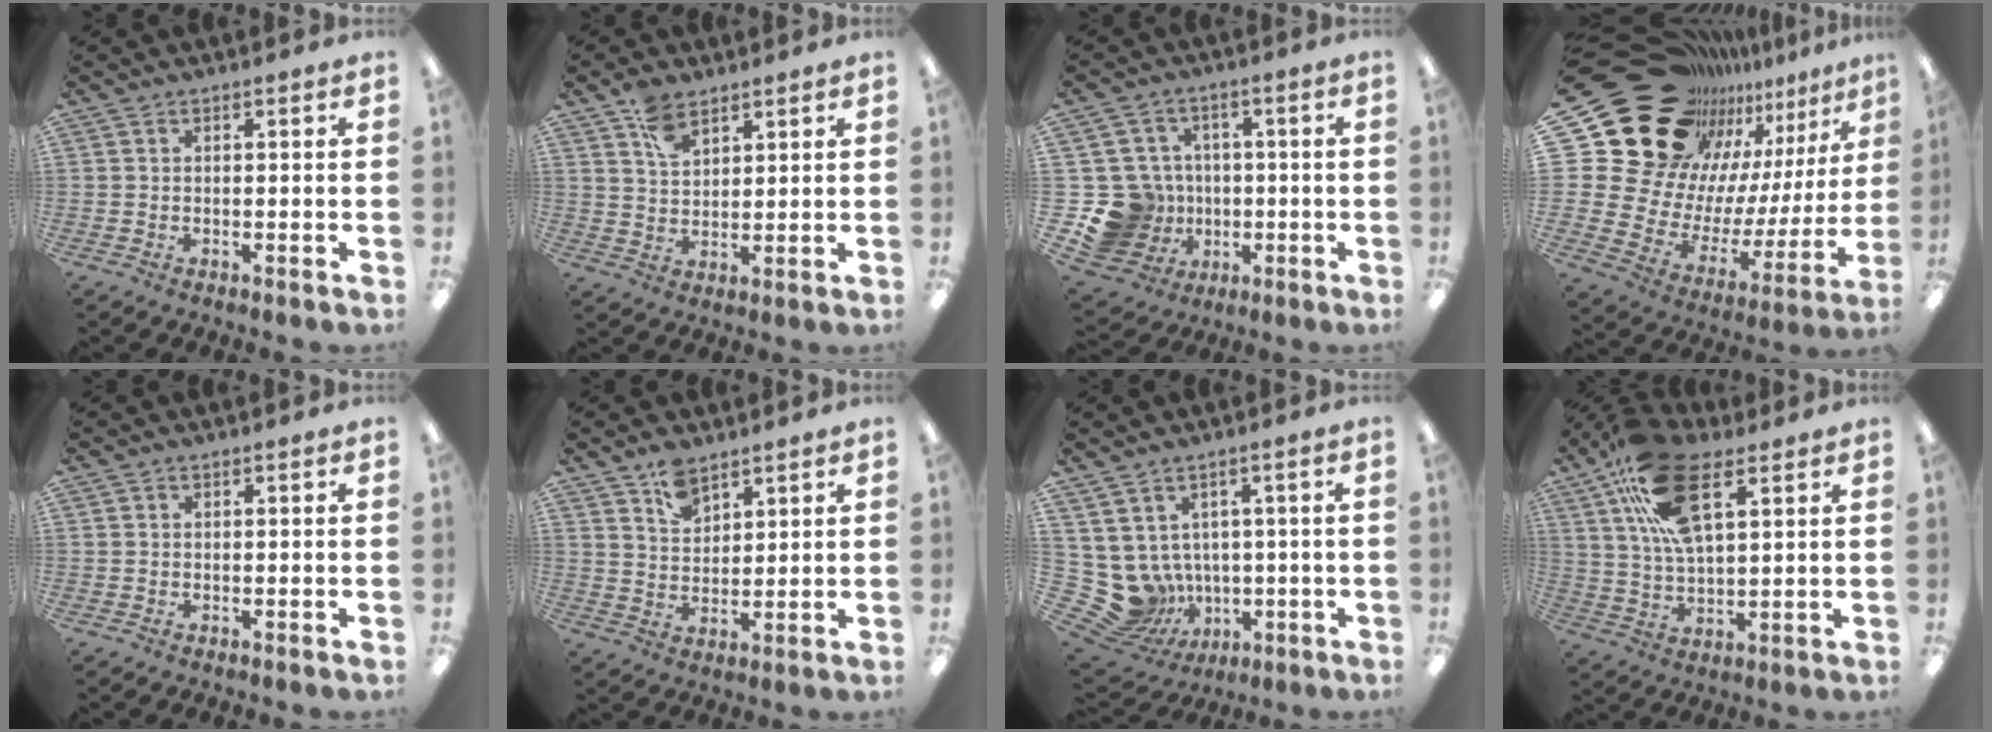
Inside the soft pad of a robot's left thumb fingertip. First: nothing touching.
{"total": 6.5, "force": [4.5, 3.5, 3.1], "torque": [-0.058, -0.014, 0.084]}
{"total": 14.6, "force": [-2.6, 13.5, 4.9], "torque": [-0.124, 0.017, -0.029]}
{"total": 24.8, "force": [16.8, 15.7, 9.4], "torque": [-0.147, -0.146, 0.347]}
{"total": 0.0}
{"total": 6.4, "force": [5.1, 3.2, 2.2], "torque": [-0.042, -0.025, 0.095]}
{"total": 9.2, "force": [0.1, 8.9, 2.5], "torque": [-0.105, -0.021, 0.015]}
{"total": 18.1, "force": [9.4, 8.3, 13.1], "torque": [-0.244, -0.018, 0.166]}